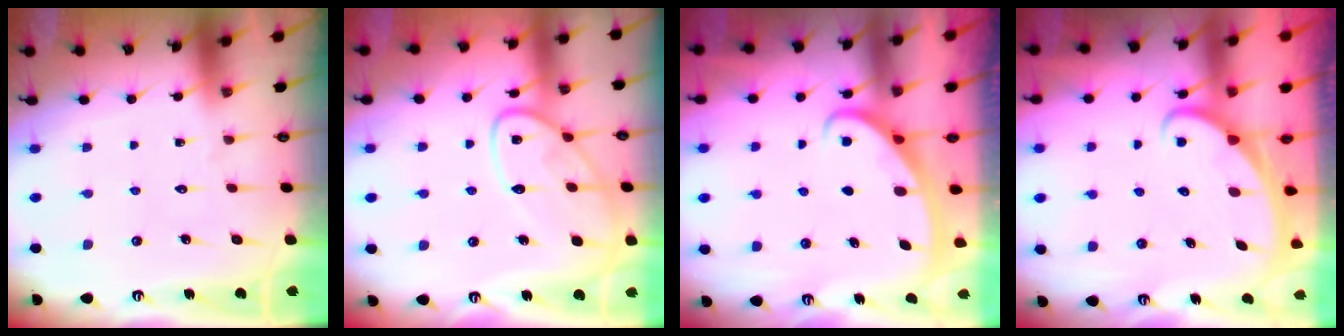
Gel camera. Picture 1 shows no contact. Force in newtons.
{"total": 13.5, "press": 13.4, "slide": 1.2}
{"total": 2.7, "press": 2.7, "slide": 0.3}
{"total": 2.5, "press": 2.5, "slide": 0.3}